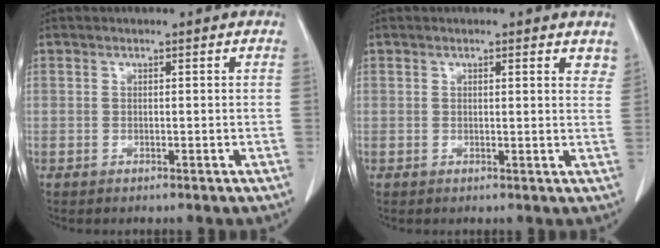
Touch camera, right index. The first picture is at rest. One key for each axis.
{"total": 3.3, "fx": 2.6, "fy": 1.0, "fz": 1.8, "tx": -0.013, "ty": -0.005, "tz": 0.019}